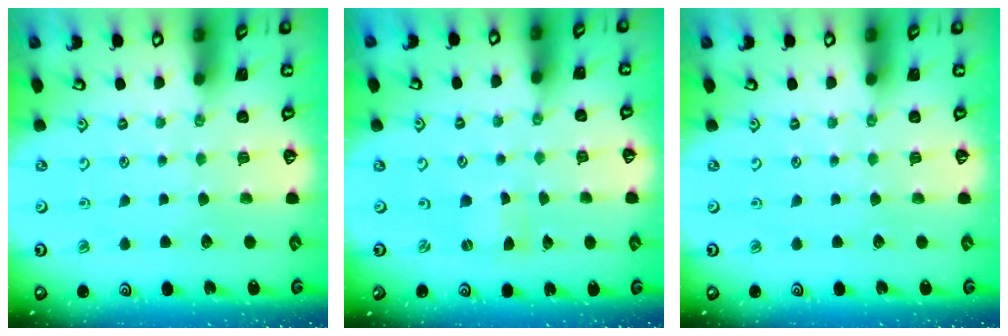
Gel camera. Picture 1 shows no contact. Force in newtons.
{"total": 0.0}
{"total": 0.0}